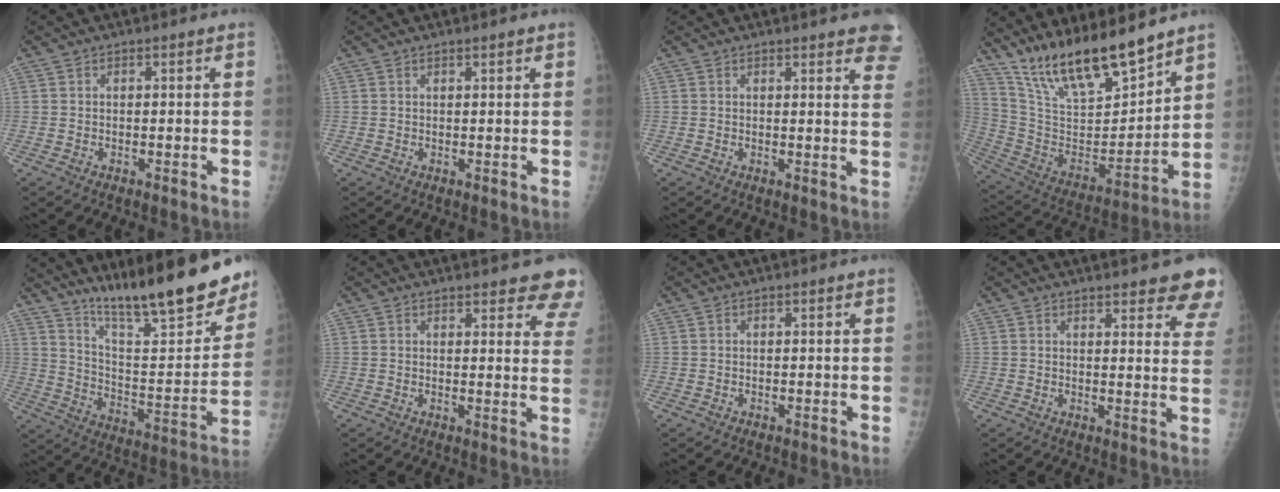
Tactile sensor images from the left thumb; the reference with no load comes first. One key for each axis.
{"total": 0.8, "fx": 0.6, "fy": 0.1, "fz": 0.5, "tx": -0.006, "ty": -0.003, "tz": 0.010}
{"total": 9.4, "fx": 7.1, "fy": 2.2, "fz": 5.7, "tx": -0.038, "ty": -0.023, "tz": 0.065}
{"total": 19.4, "fx": 15.7, "fy": 4.6, "fz": 10.4, "tx": -0.152, "ty": -0.088, "tz": 0.296}
{"total": 23.6, "fx": 18.4, "fy": 4.0, "fz": 14.2, "tx": -0.191, "ty": -0.099, "tz": 0.292}
{"total": 10.9, "fx": 9.6, "fy": 3.1, "fz": 4.2, "tx": -0.001, "ty": -0.042, "tz": 0.087}
{"total": 0.0}
{"total": 12.9, "fx": 11.1, "fy": 3.2, "fz": 5.9, "tx": -0.031, "ty": -0.051, "tz": 0.108}